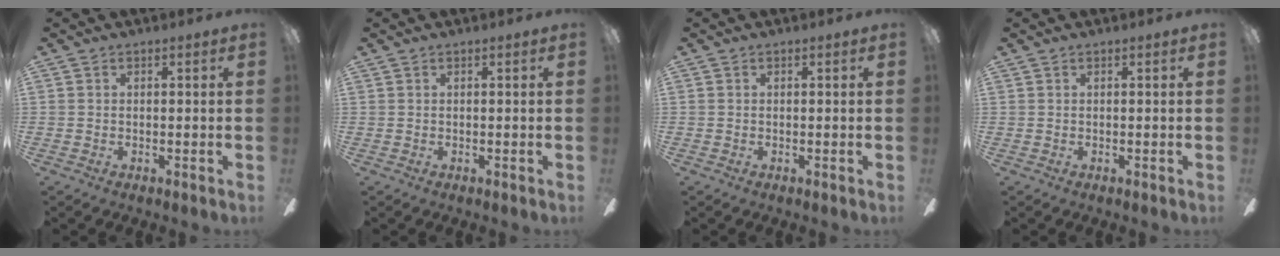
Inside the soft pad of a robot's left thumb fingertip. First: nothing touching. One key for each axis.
{"total": 0.0}
{"total": 0.0}
{"total": 0.0}